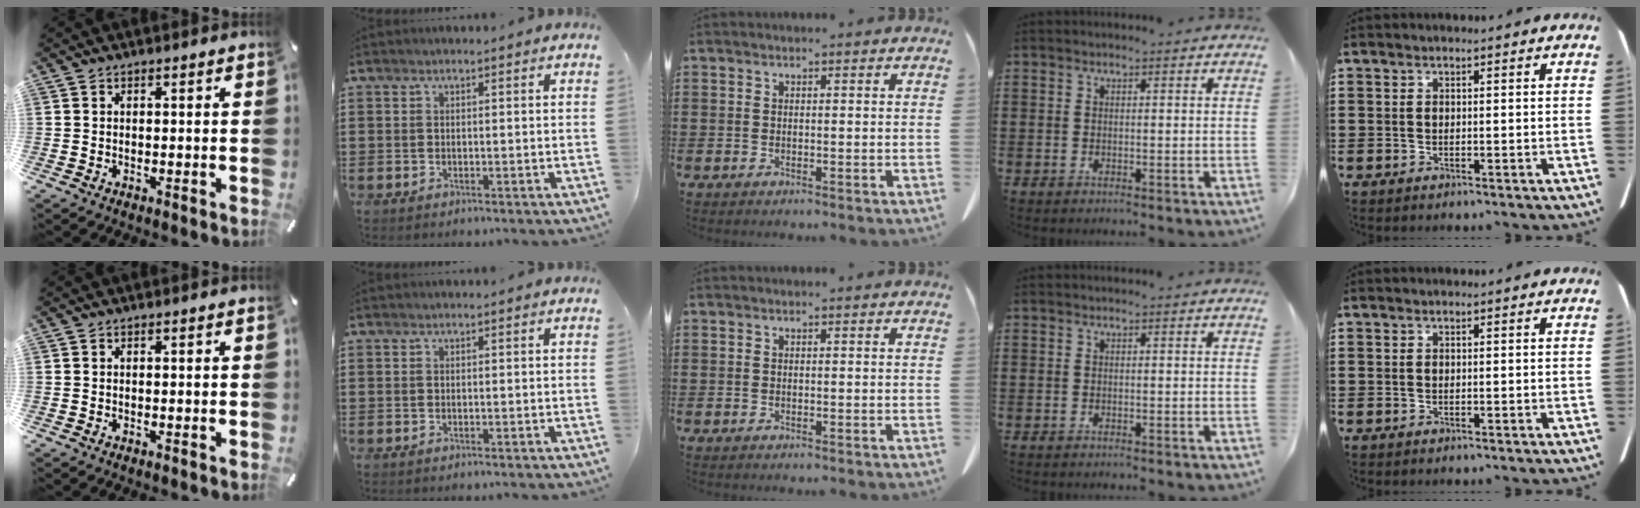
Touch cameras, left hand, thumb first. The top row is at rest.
{}